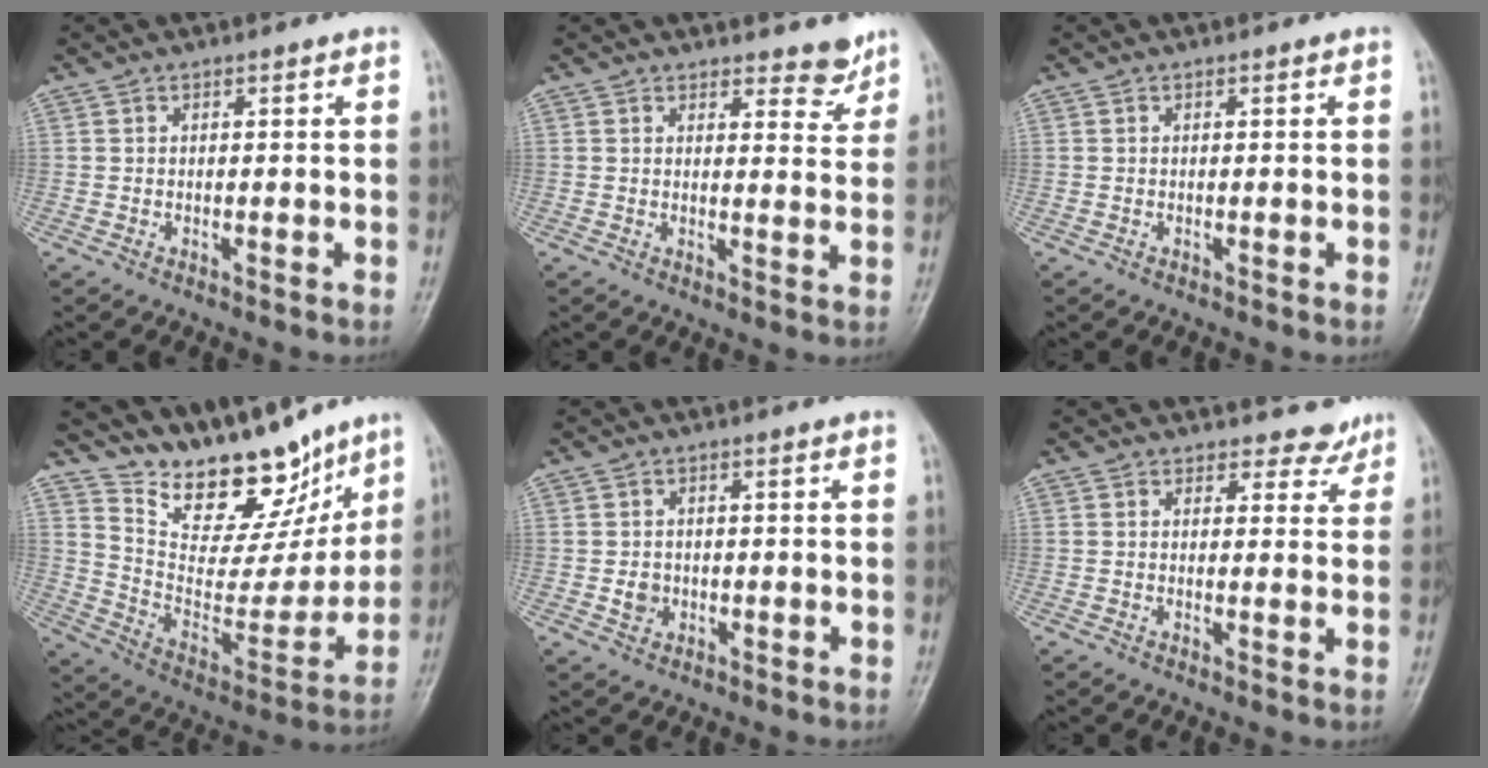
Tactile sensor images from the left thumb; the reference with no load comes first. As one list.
[{"total": 4.2, "force": [3.6, 1.7, 1.3], "torque": [0.007, -0.031, 0.044]}, {"total": 0.0}, {"total": 20.8, "force": [15.9, 9.0, 9.9], "torque": [-0.093, -0.086, 0.266]}, {"total": 2.5, "force": [-0.3, 2.2, 1.2], "torque": [-0.009, 0.002, -0.003]}, {"total": 3.8, "force": [3.3, 1.9, -0.3], "torque": [0.029, -0.026, 0.028]}]